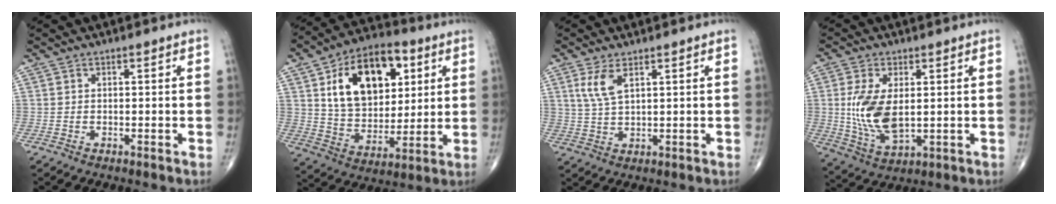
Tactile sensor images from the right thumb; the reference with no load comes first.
{"total": 20.6, "force": [6.8, 13.1, 14.5], "torque": [-0.189, -0.014, 0.116]}
{"total": 4.8, "force": [2.3, 1.7, 3.9], "torque": [-0.085, -0.006, 0.056]}
{"total": 11.2, "force": [0.9, 5.8, 9.6], "torque": [-0.192, -0.013, 0.030]}